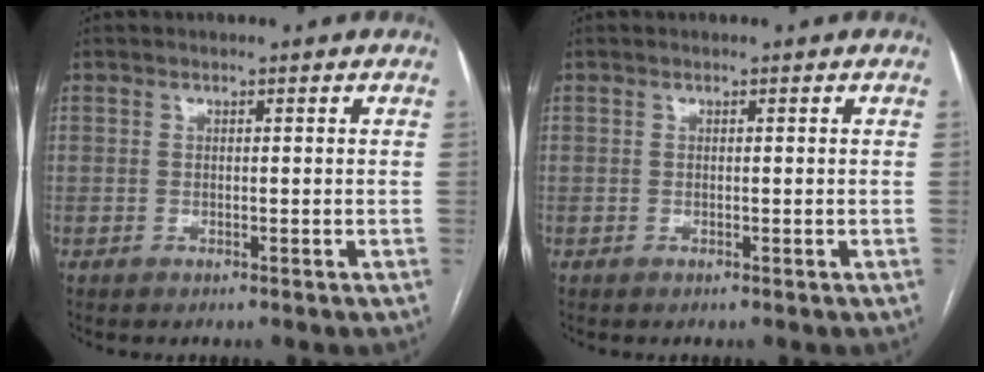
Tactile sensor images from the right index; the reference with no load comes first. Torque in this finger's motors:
{"motor_torque": [0.00, 0.00, 0.00, 0.00]}